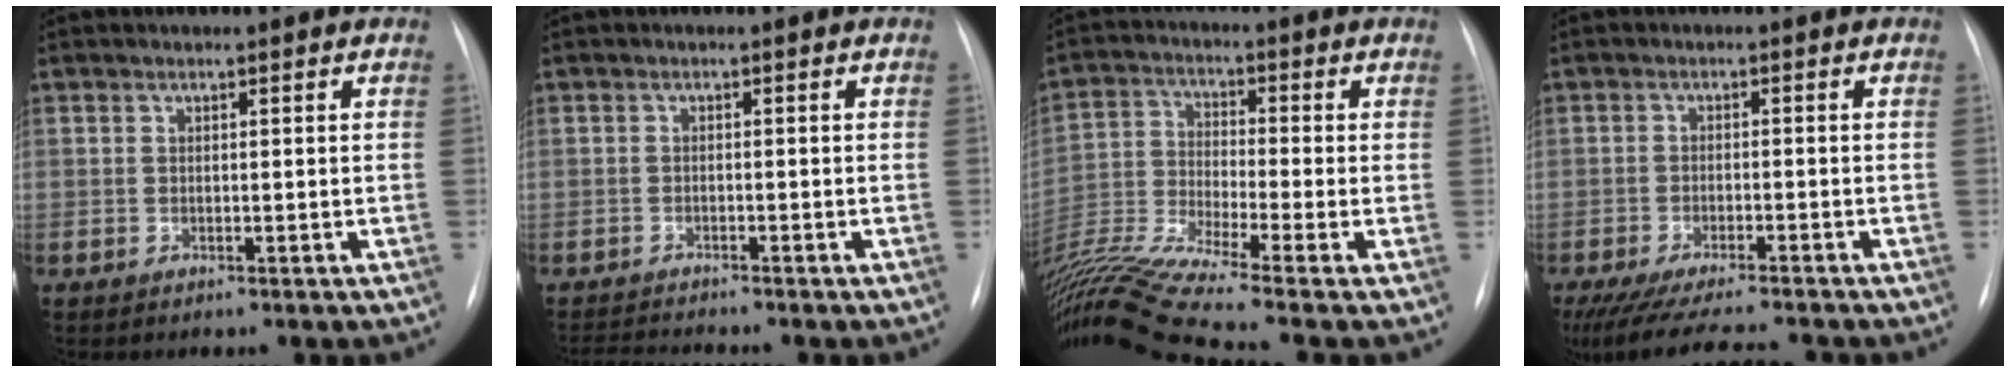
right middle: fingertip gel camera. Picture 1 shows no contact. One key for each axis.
{"total": 3.5, "fx": -3.3, "fy": -0.9, "fz": 0.6, "tx": -0.014, "ty": -0.017, "tz": -0.055}
{"total": 13.4, "fx": -11.0, "fy": -2.4, "fz": 7.2, "tx": -0.145, "ty": -0.016, "tz": -0.201}
{"total": 13.3, "fx": -11.9, "fy": 1.5, "fz": 5.8, "tx": -0.105, "ty": -0.027, "tz": -0.173}